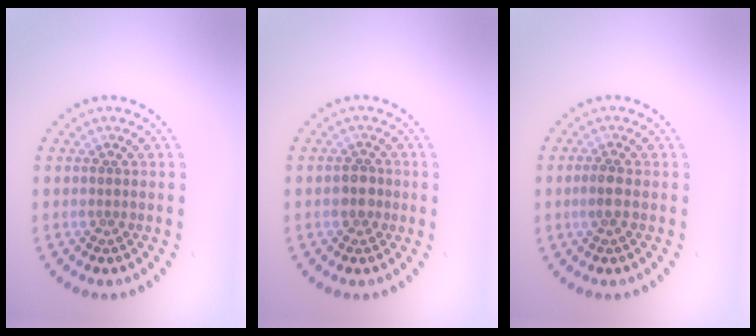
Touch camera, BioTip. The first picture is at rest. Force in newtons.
{"total": 1.8, "press": 1.7, "slide": 0.6}
{"total": 1.4, "press": 1.3, "slide": 0.6}